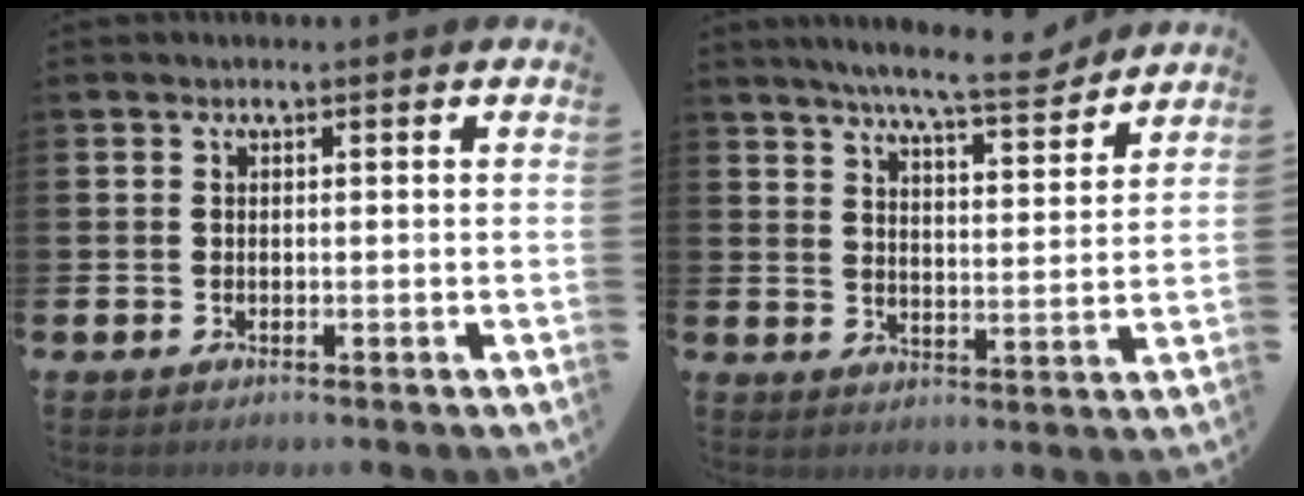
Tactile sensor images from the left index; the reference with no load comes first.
{"total": 8.1, "force": [7.5, 0.4, 3.1], "torque": [-0.061, -0.047, 0.127]}